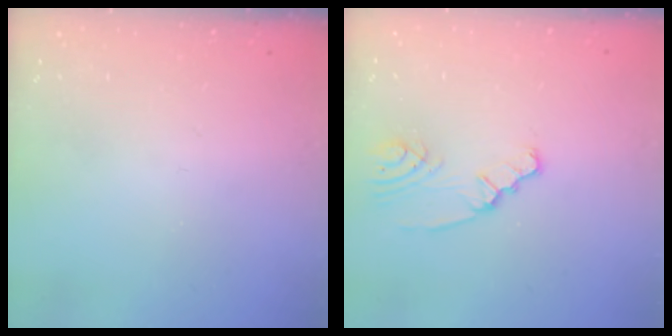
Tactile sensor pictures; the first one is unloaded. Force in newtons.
{"total": 2.5, "press": 2.5, "slide": 0.3}